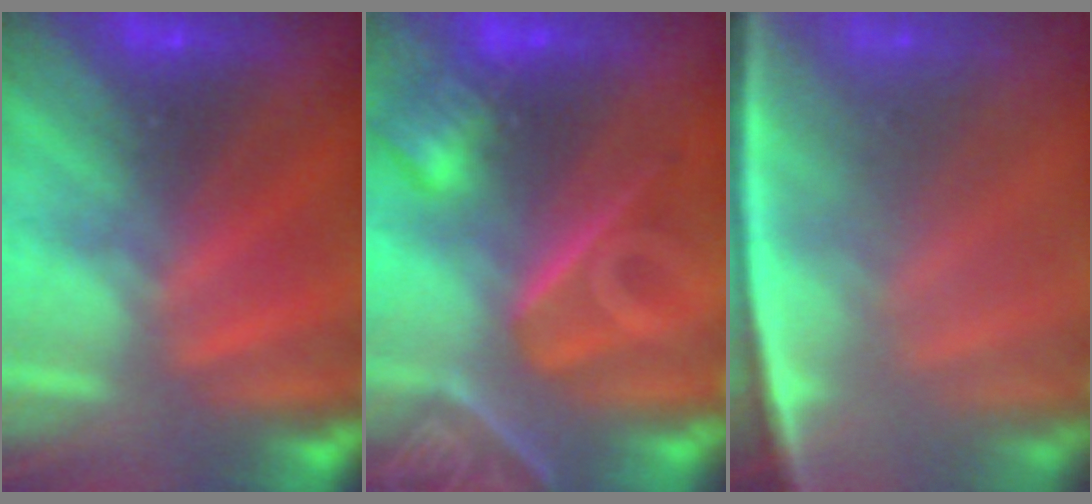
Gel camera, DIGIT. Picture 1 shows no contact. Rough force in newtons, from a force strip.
{"total": 7.6}
{"total": 7.7}